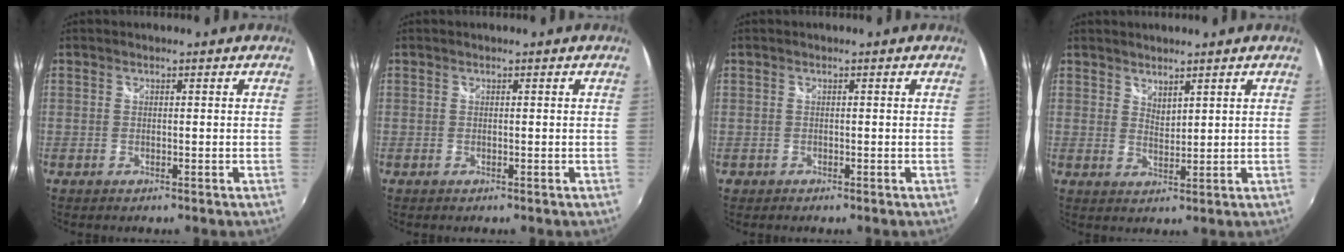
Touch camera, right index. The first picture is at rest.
{"total": 0.0}
{"total": 1.2, "force": [-0.5, 1.1, 0.0], "torque": [-0.005, 0.002, -0.007]}
{"total": 2.6, "force": [2.2, 0.8, 0.9], "torque": [-0.012, 0.000, 0.040]}